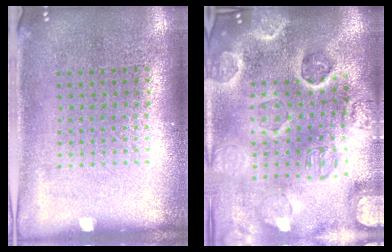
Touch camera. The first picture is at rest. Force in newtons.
{"total": 4.4, "press": 4.0, "slide": 1.8}